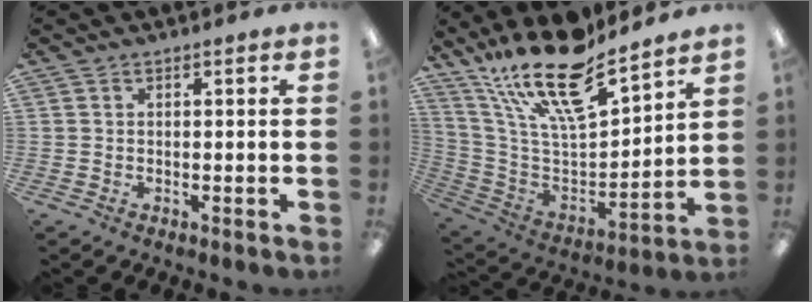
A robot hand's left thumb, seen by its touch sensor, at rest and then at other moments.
{"total": 20.1, "force": [15.8, 5.6, 11.1], "torque": [-0.212, -0.109, 0.276]}